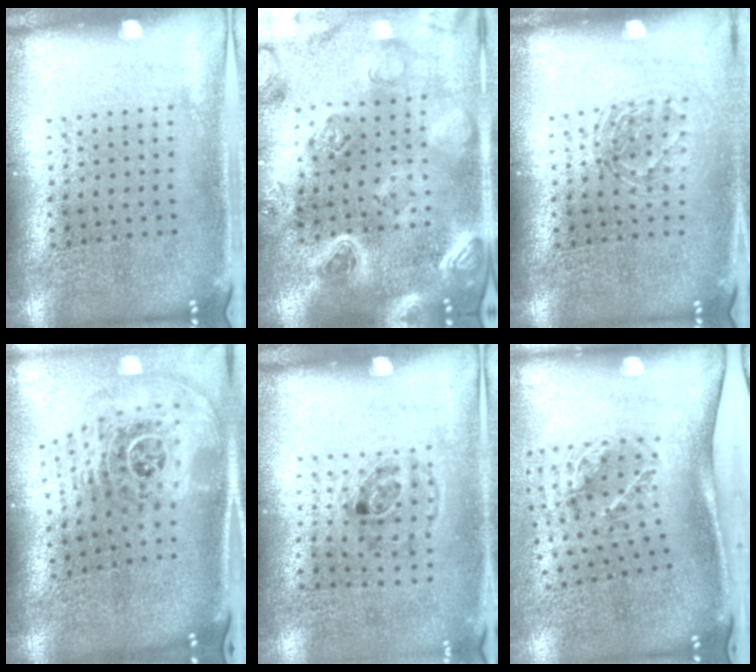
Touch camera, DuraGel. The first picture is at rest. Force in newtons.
{"total": 2.7, "press": 2.6, "slide": 0.4}
{"total": 1.3, "press": 1.1, "slide": 0.6}
{"total": 2.7, "press": 1.9, "slide": 1.9}
{"total": 1.2, "press": 0.7, "slide": 0.9}
{"total": 2.1, "press": 1.3, "slide": 1.7}